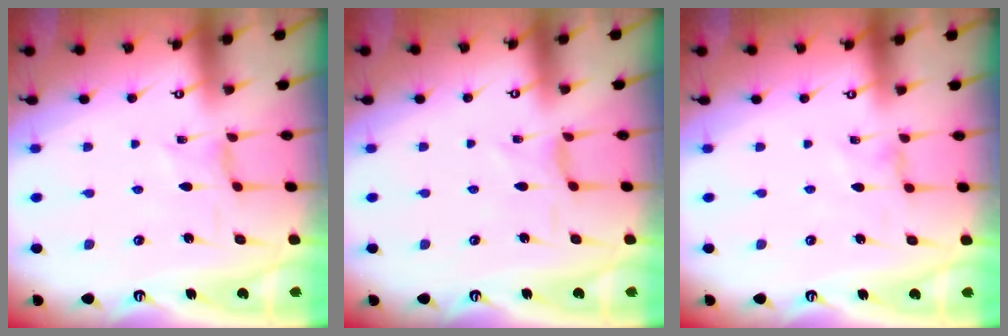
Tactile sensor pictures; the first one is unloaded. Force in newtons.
{"total": 1.0, "press": 1.0, "slide": 0.4}
{"total": 0.0}